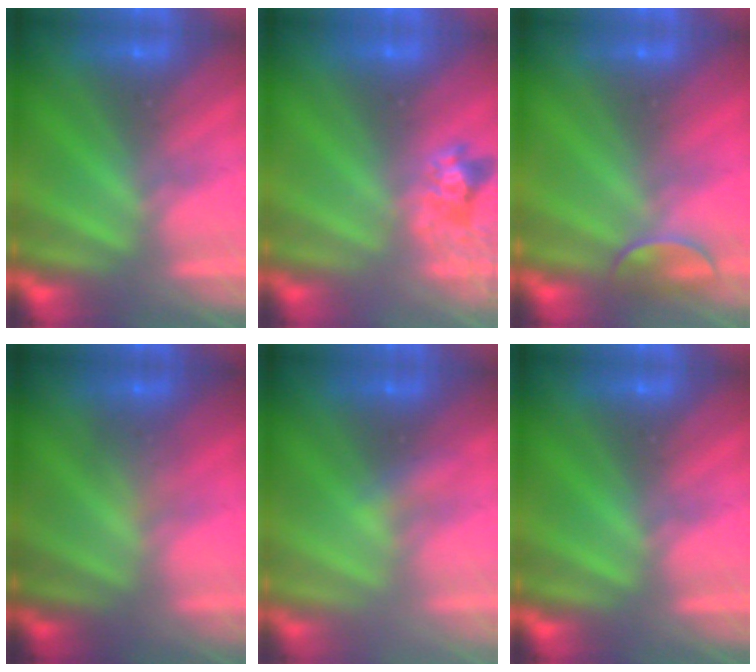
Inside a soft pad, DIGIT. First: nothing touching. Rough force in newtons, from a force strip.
{"total": 2.4}
{"total": 2.4}
{"total": 1.4}
{"total": 2.1}
{"total": 0.0}